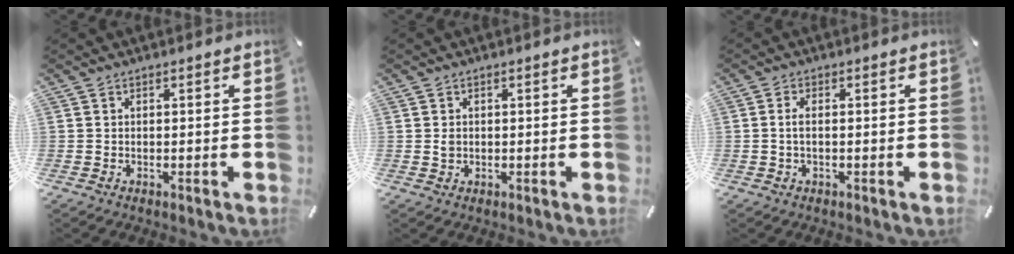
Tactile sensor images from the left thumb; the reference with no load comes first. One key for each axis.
{"total": 1.1, "fx": 0.2, "fy": 1.0, "fz": 0.4, "tx": -0.009, "ty": 0.004, "tz": 0.003}
{"total": 2.3, "fx": -0.1, "fy": 1.0, "fz": 2.1, "tx": -0.040, "ty": 0.002, "tz": -0.002}